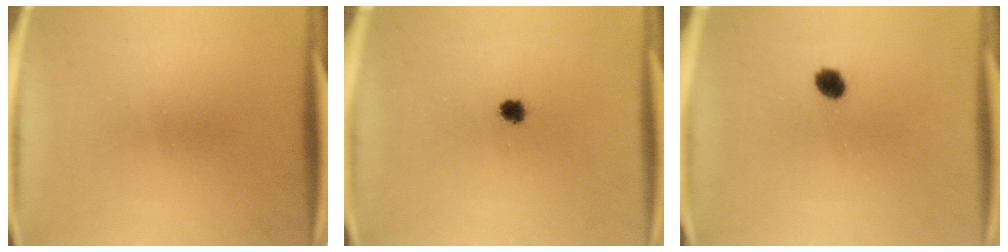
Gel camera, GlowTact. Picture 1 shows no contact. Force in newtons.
{"total": 2.4}
{"total": 2.9}